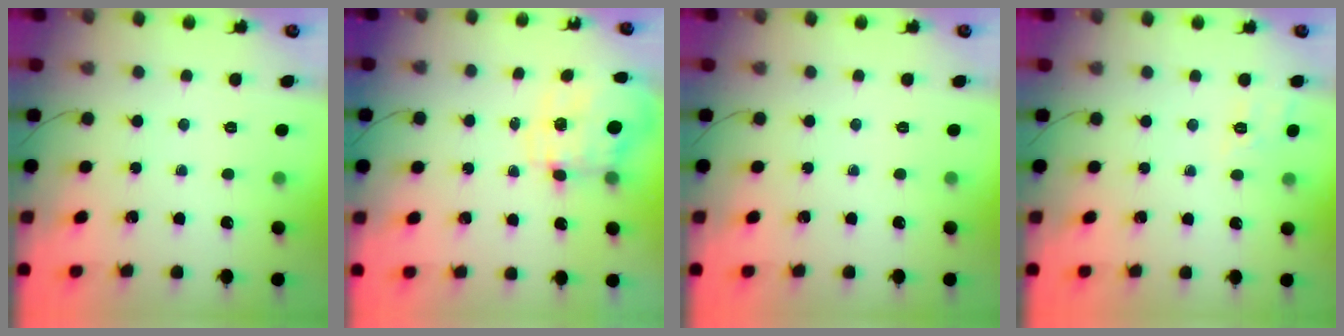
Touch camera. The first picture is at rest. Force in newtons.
{"total": 3.4, "press": 3.2, "slide": 1.1}
{"total": 0.0}
{"total": 2.8, "press": 2.2, "slide": 1.7}